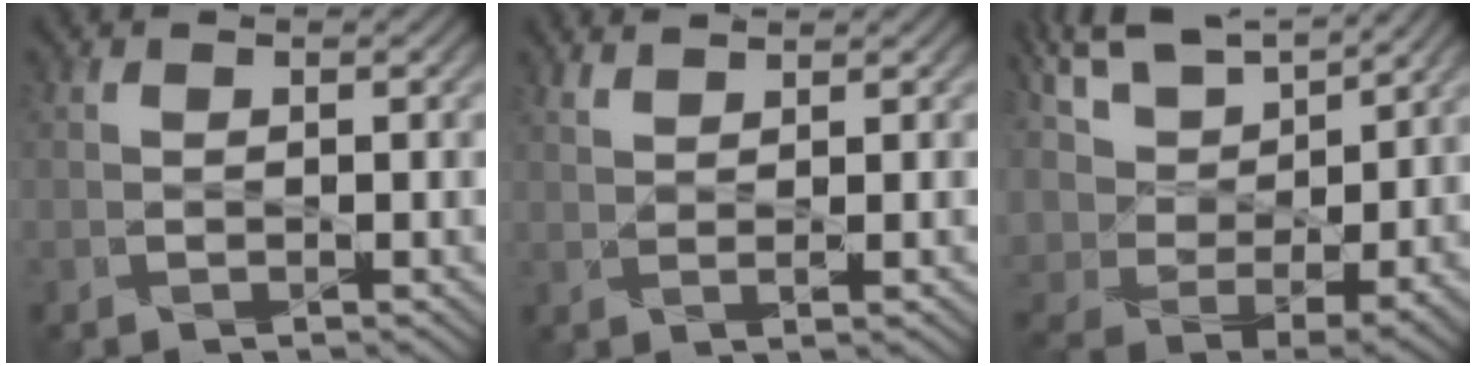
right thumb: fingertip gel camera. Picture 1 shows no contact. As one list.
[{"total": 2.1, "force": [1.7, 0.2, 1.3], "torque": [-0.030, -0.002, 0.035]}, {"total": 13.6, "force": [9.9, 5.9, 7.2], "torque": [-0.196, 0.025, 0.171]}]